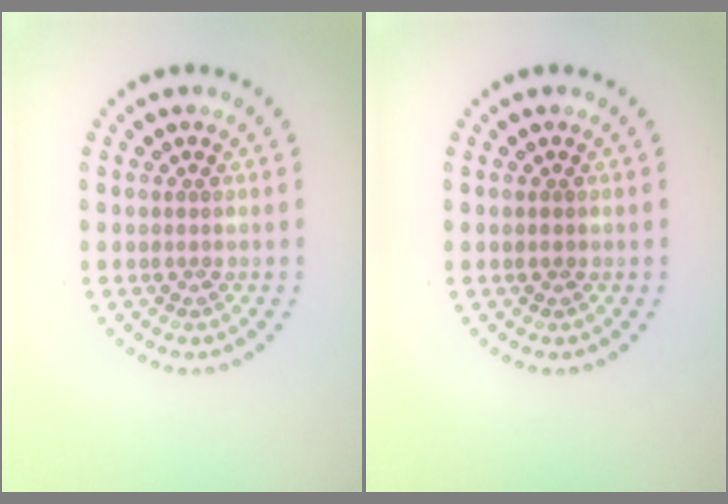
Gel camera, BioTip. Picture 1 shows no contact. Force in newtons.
{"total": 0.7, "press": 0.7, "slide": 0.1}